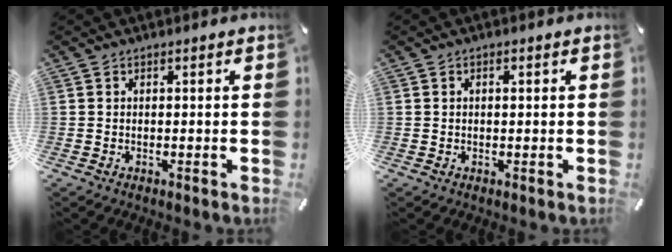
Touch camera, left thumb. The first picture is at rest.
{"total": 0.8, "force": [0.2, 0.5, 0.6], "torque": [-0.012, 0.002, 0.002]}